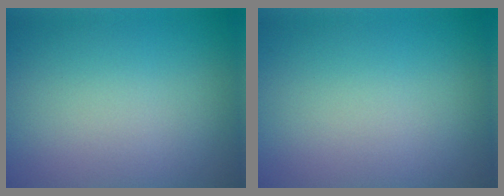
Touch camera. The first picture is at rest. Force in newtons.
{"total": 0.0}